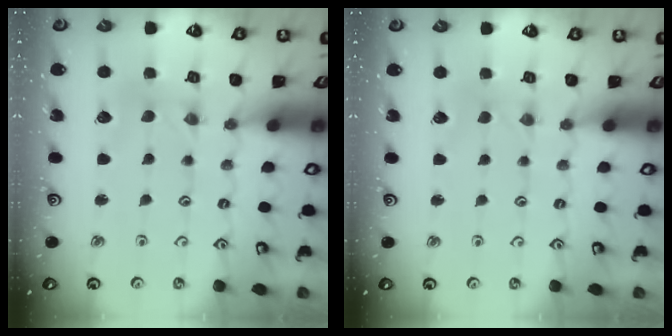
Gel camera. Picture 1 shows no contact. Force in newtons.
{"total": 0.0}